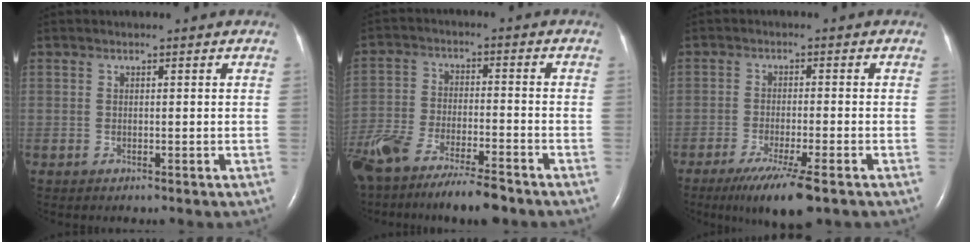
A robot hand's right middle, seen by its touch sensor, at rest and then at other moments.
{"total": 16.9, "force": [-13.4, 3.2, 9.7], "torque": [-0.208, -0.032, -0.230]}
{"total": 8.3, "force": [-5.4, 0.4, 6.3], "torque": [-0.109, -0.022, -0.085]}